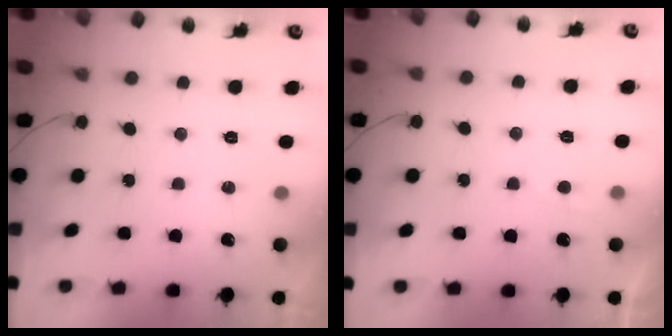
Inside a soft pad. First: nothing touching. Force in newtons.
{"total": 2.0, "press": 1.9, "slide": 0.3}